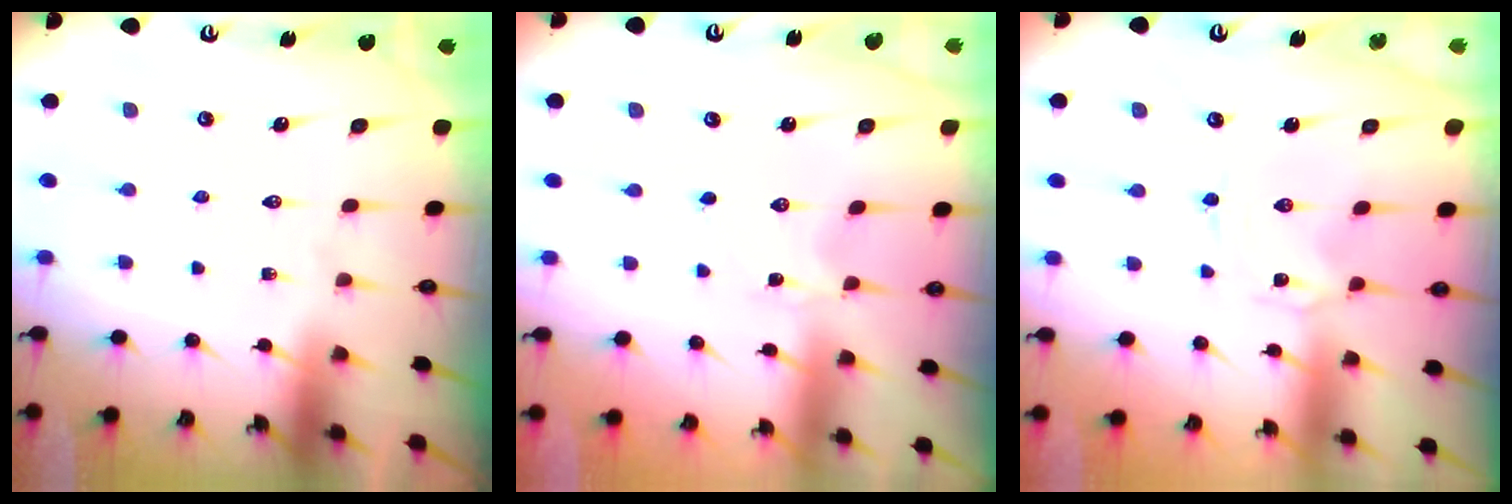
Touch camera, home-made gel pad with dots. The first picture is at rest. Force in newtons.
{"total": 0.0}
{"total": 0.0}